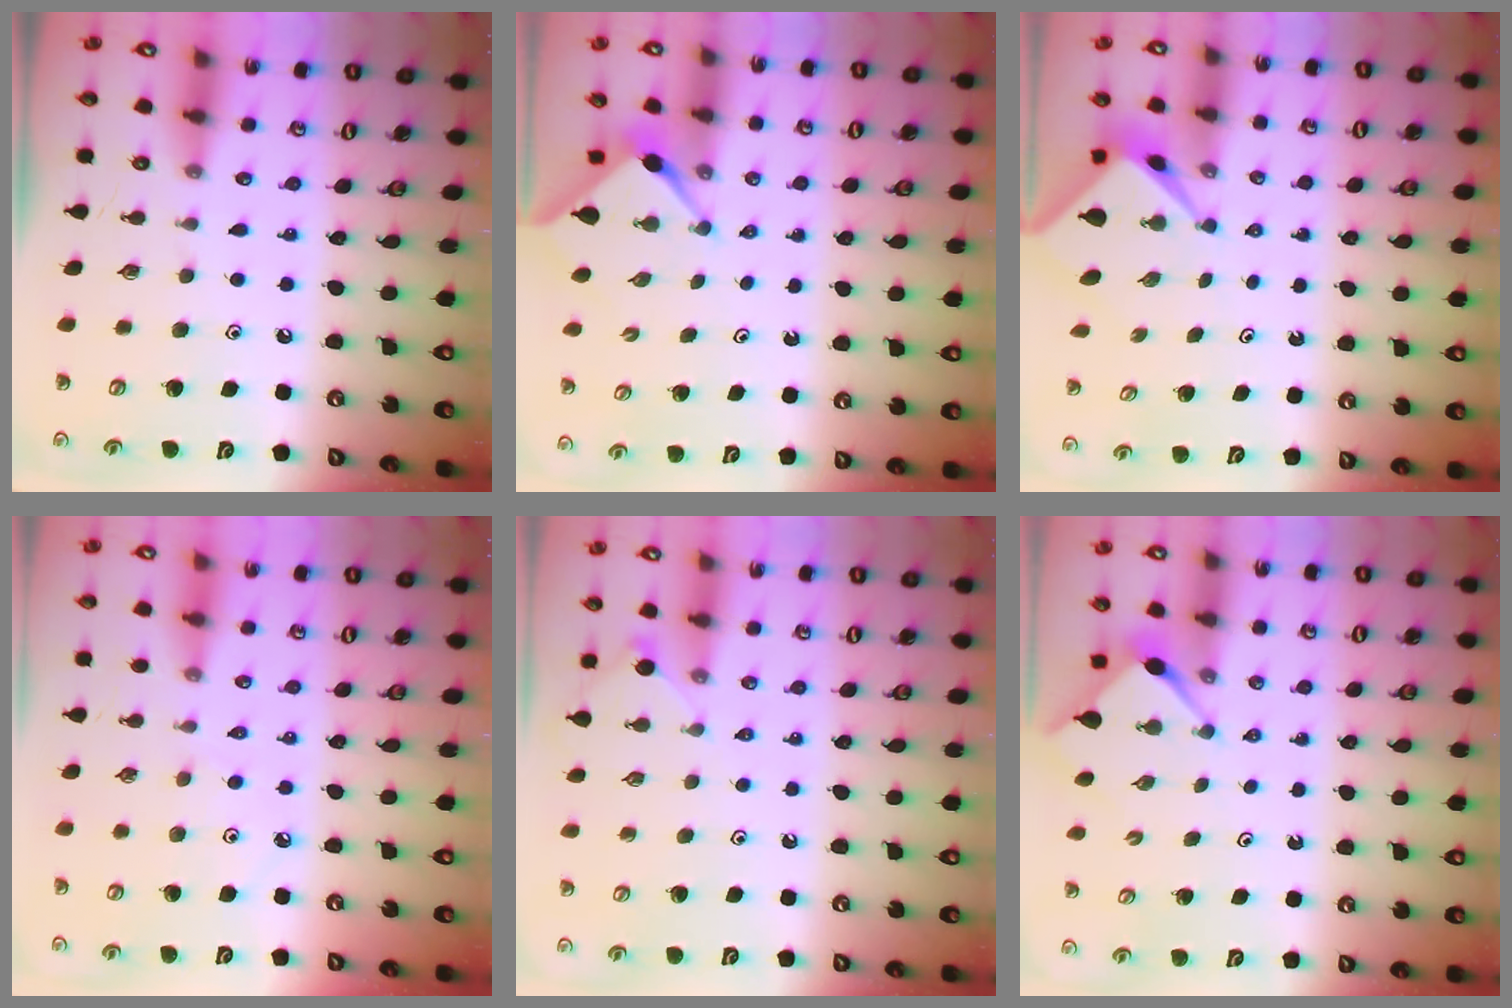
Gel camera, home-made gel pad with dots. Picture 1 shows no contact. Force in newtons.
{"total": 3.2, "press": 3.2, "slide": 0.2}
{"total": 2.3, "press": 2.3, "slide": 0.2}
{"total": 3.9, "press": 3.8, "slide": 0.7}
{"total": 3.9, "press": 3.8, "slide": 0.6}
{"total": 2.9, "press": 2.9, "slide": 0.3}